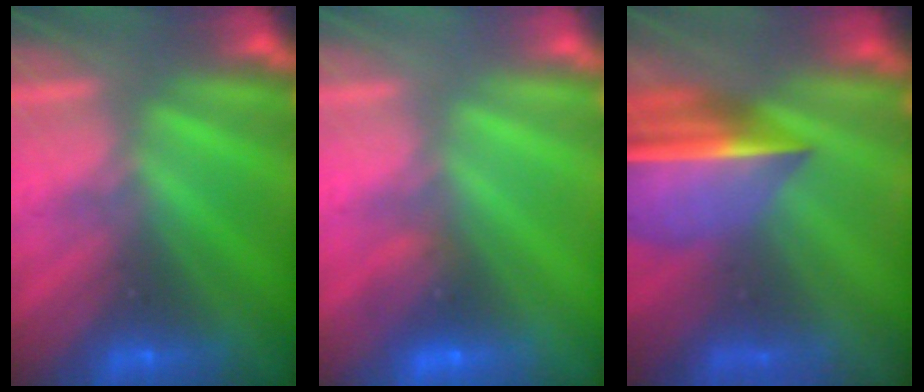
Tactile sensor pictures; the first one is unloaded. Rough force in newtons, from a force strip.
{"total": 1.4}
{"total": 7.3}